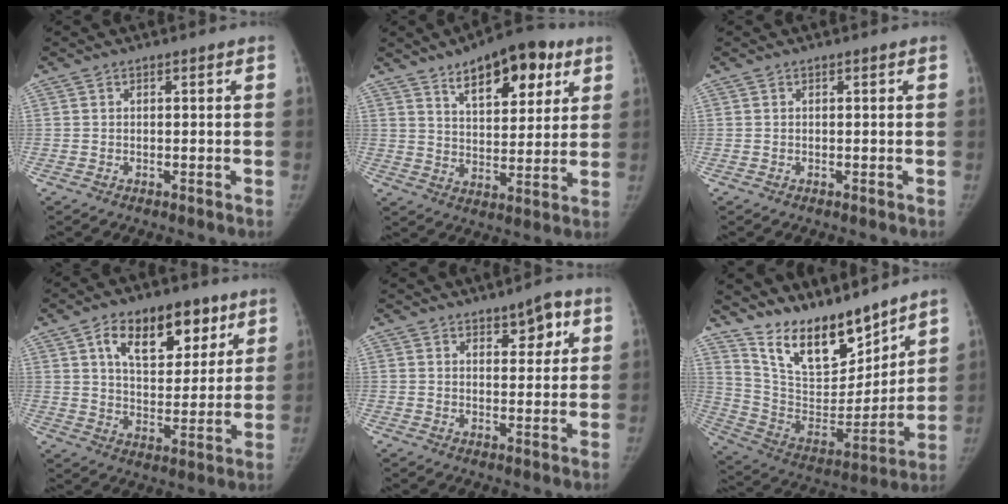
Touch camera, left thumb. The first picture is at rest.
{"total": 15.9, "force": [8.8, 7.4, 10.9], "torque": [-0.108, -0.032, 0.134]}
{"total": 0.0}
{"total": 15.6, "force": [7.8, 8.8, 10.2], "torque": [-0.110, -0.023, 0.129]}
{"total": 5.5, "force": [2.8, 2.8, 3.9], "torque": [-0.028, -0.013, 0.037]}
{"total": 18.8, "force": [15.3, 6.8, 8.5], "torque": [-0.098, -0.100, 0.280]}